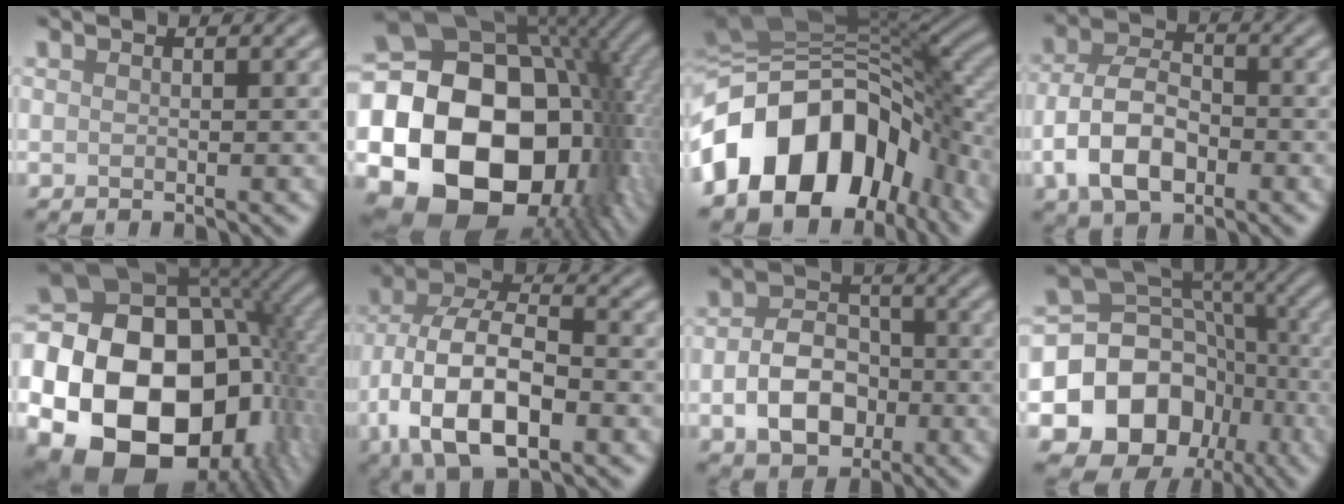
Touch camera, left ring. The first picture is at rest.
{"total": 22.2, "force": [-3.8, 17.0, 13.8], "torque": [-0.227, -0.039, -0.076]}
{"total": 15.5, "force": [-4.5, 10.4, 10.5], "torque": [-0.167, 0.012, -0.096]}
{"total": 6.5, "force": [-2.4, 3.9, 4.6], "torque": [-0.093, 0.002, -0.052]}
{"total": 24.6, "force": [-5.5, 18.9, 14.8], "torque": [-0.276, -0.023, -0.125]}
{"total": 11.8, "force": [-4.1, 6.1, 9.2], "torque": [-0.177, -0.005, -0.077]}
{"total": 5.7, "force": [-1.6, 4.1, 3.7], "torque": [-0.065, -0.001, -0.028]}
{"total": 13.4, "force": [-4.4, 11.3, 5.9], "torque": [-0.099, 0.000, -0.087]}